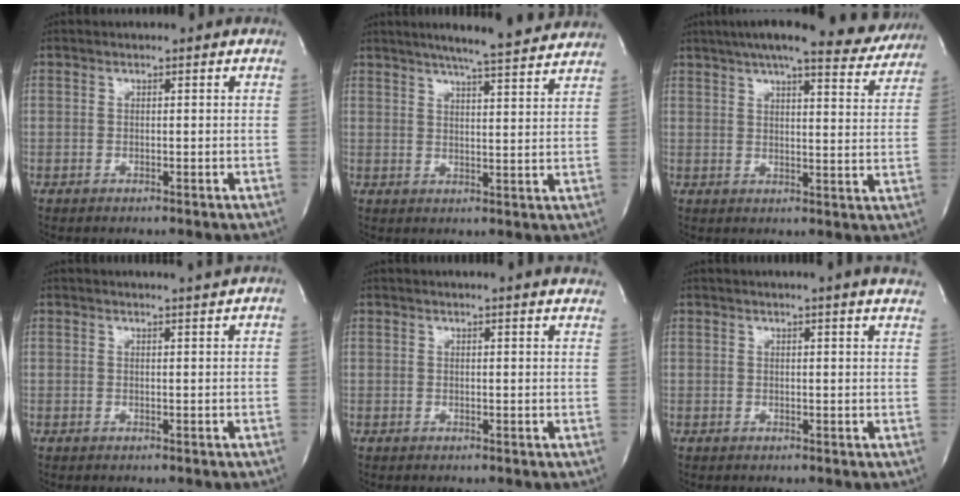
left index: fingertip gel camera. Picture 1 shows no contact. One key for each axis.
{"total": 13.7, "fx": 12.2, "fy": 0.3, "fz": 6.2, "tx": -0.099, "ty": 0.005, "tz": 0.152}
{"total": 21.0, "fx": 18.6, "fy": 3.2, "fz": 9.2, "tx": -0.131, "ty": -0.010, "tz": 0.224}
{"total": 2.6, "fx": 2.3, "fy": -0.9, "fz": 0.5, "tx": -0.009, "ty": -0.008, "tz": 0.029}
{"total": 13.0, "fx": 12.3, "fy": 0.5, "fz": 4.1, "tx": -0.053, "ty": -0.010, "tz": 0.132}
{"total": 10.9, "fx": 9.9, "fy": -0.5, "fz": 4.4, "tx": -0.065, "ty": -0.017, "tz": 0.101}